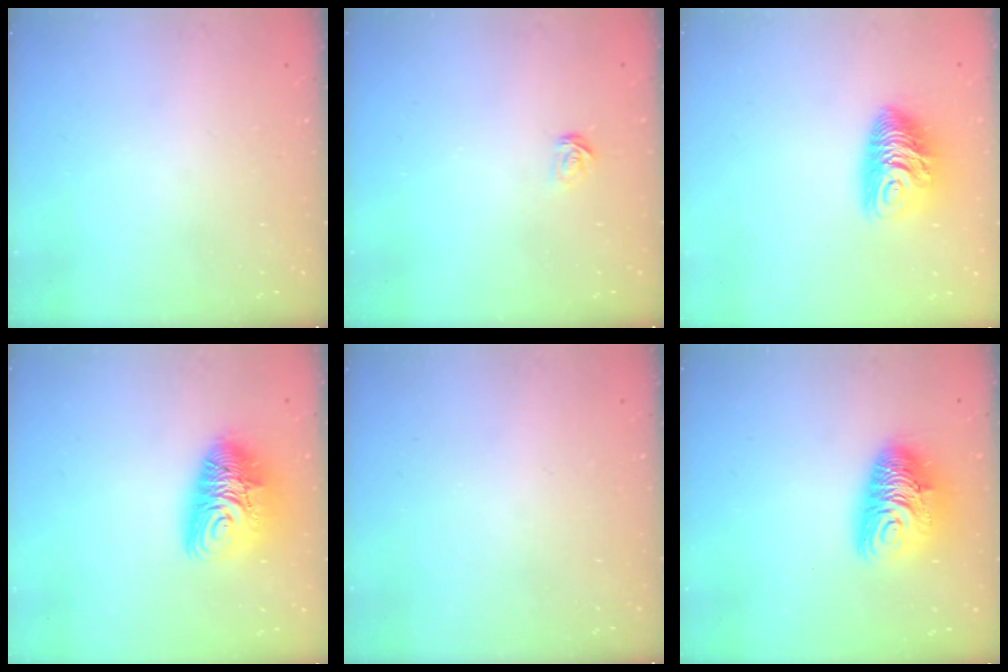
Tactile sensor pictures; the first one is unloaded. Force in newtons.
{"total": 2.3, "press": 2.3, "slide": 0.1}
{"total": 10.0, "press": 10.0, "slide": 0.6}
{"total": 13.1, "press": 13.0, "slide": 1.4}
{"total": 0.0}
{"total": 13.0, "press": 12.9, "slide": 1.6}